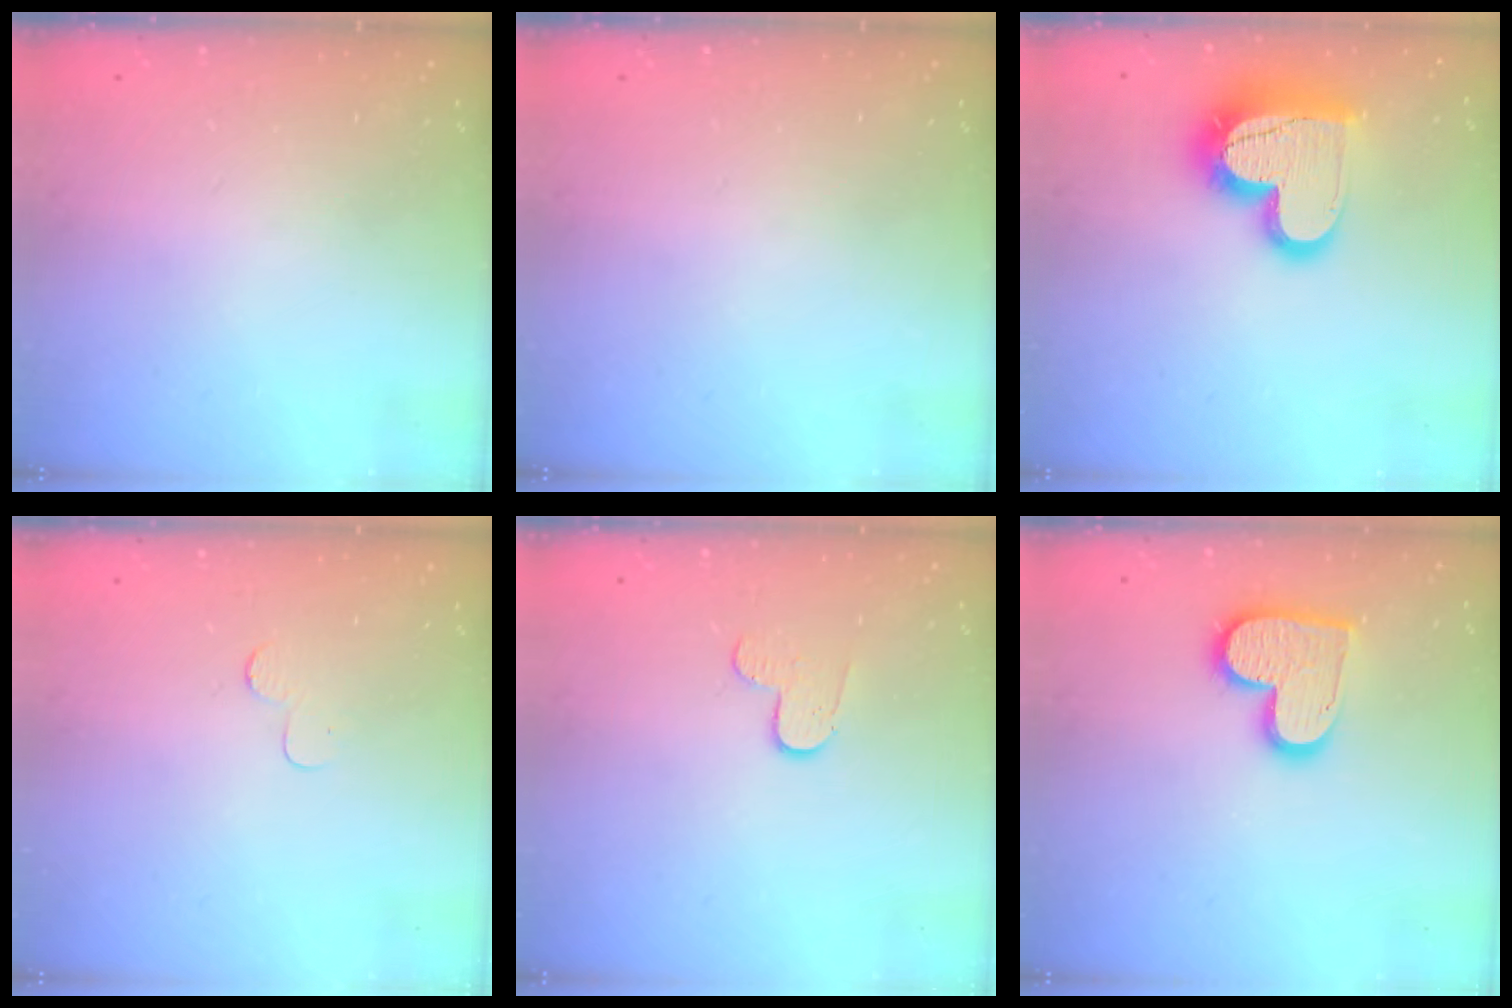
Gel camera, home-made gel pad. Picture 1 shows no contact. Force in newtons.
{"total": 0.0}
{"total": 18.1, "press": 18.1, "slide": 1.4}
{"total": 3.7, "press": 3.7, "slide": 0.4}
{"total": 5.5, "press": 5.5, "slide": 0.5}
{"total": 13.8, "press": 13.7, "slide": 1.1}